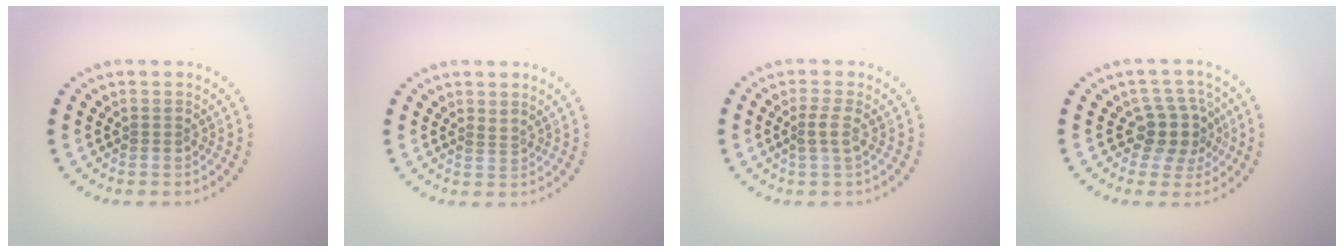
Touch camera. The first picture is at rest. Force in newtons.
{"total": 0.5, "press": 0.1, "slide": 0.5}
{"total": 1.5, "press": 1.2, "slide": 0.9}
{"total": 3.5, "press": 2.8, "slide": 2.1}